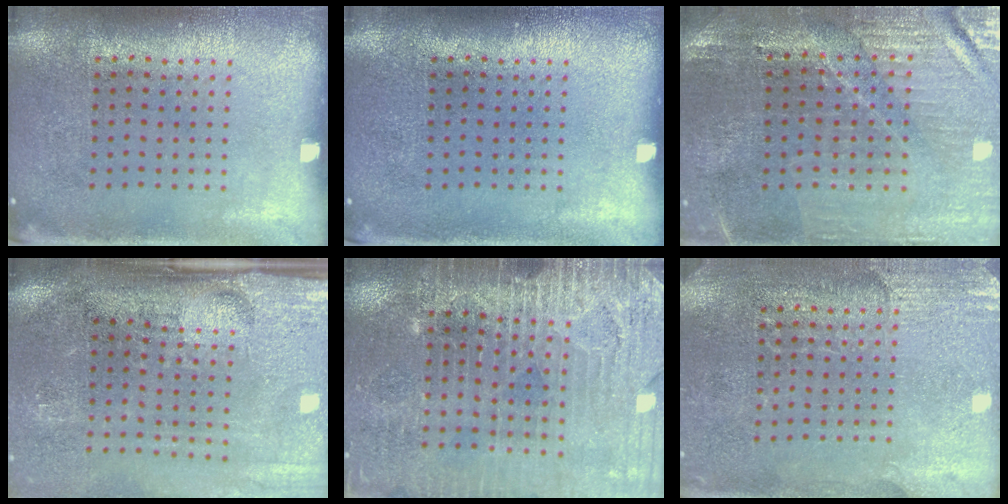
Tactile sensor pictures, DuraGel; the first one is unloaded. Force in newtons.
{"total": 0.0}
{"total": 1.7, "press": 1.7, "slide": 0.3}
{"total": 4.7, "press": 3.9, "slide": 2.7}
{"total": 3.4, "press": 3.4, "slide": 0.1}
{"total": 2.8, "press": 2.6, "slide": 1.0}